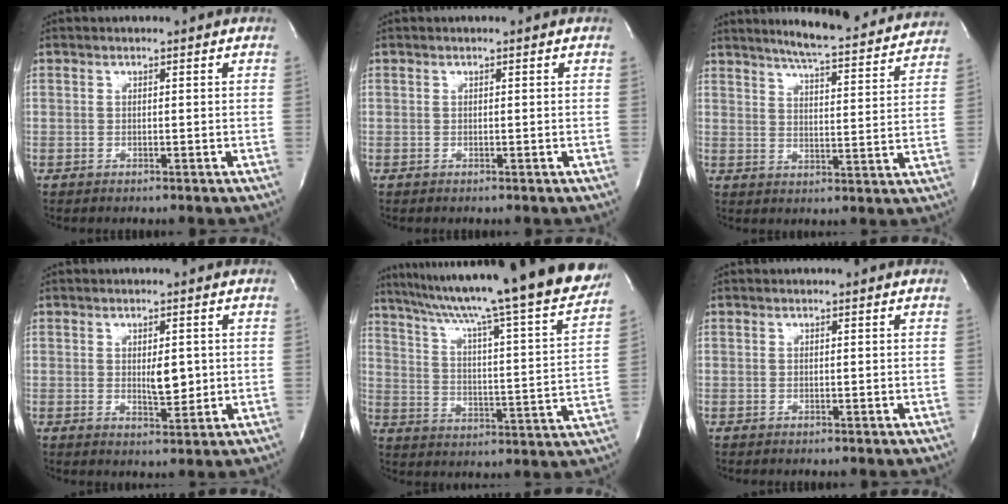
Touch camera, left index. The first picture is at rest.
{"total": 0.0}
{"total": 18.2, "force": [16.8, 1.6, 6.8], "torque": [-0.097, -0.026, 0.210]}
{"total": 3.7, "force": [0.3, 1.4, 3.4], "torque": [-0.056, -0.007, 0.010]}
{"total": 29.3, "force": [25.6, 0.2, 14.2], "torque": [-0.234, -0.062, 0.339]}
{"total": 0.0}